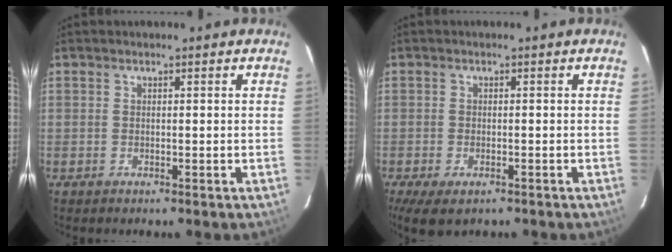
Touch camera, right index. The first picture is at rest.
{"total": 6.6, "force": [-4.1, 3.0, 4.2], "torque": [-0.094, -0.027, -0.067]}